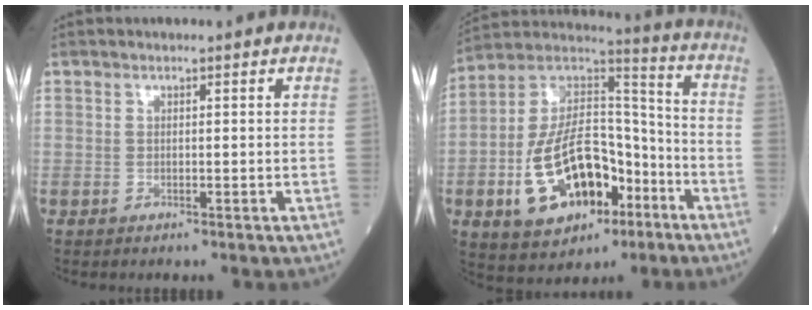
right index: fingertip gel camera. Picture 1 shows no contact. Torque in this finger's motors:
{"motor_torque": [1.84, -0.30, 0.90, 0.21]}